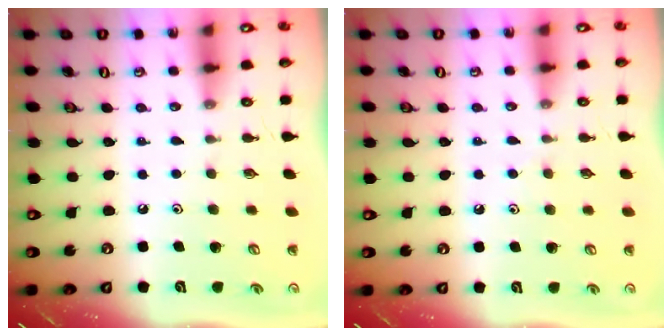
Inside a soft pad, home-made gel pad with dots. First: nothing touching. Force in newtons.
{"total": 5.0, "press": 5.0, "slide": 0.6}